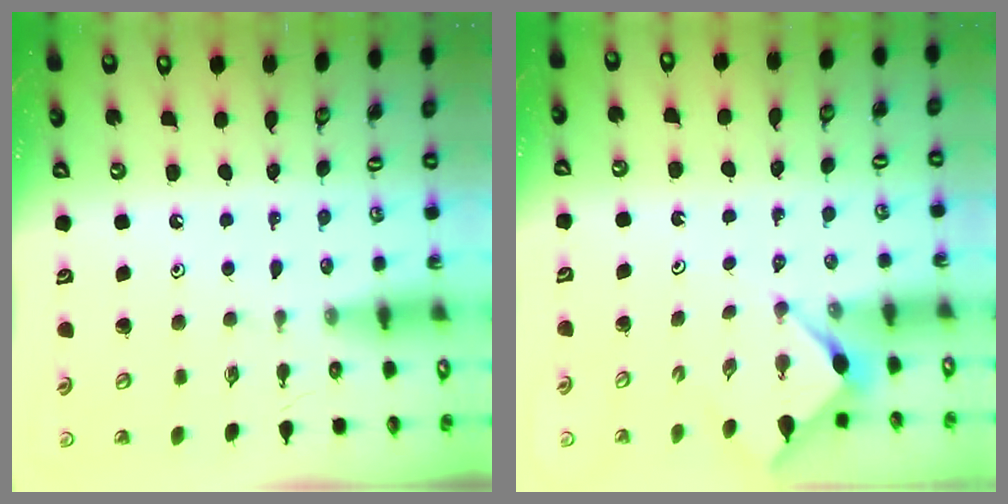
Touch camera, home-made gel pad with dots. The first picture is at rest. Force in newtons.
{"total": 2.9, "press": 2.9, "slide": 0.3}